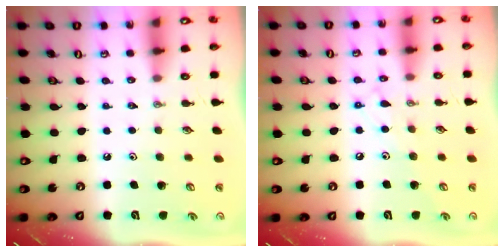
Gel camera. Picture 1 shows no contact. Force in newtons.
{"total": 8.9, "press": 8.9, "slide": 0.7}